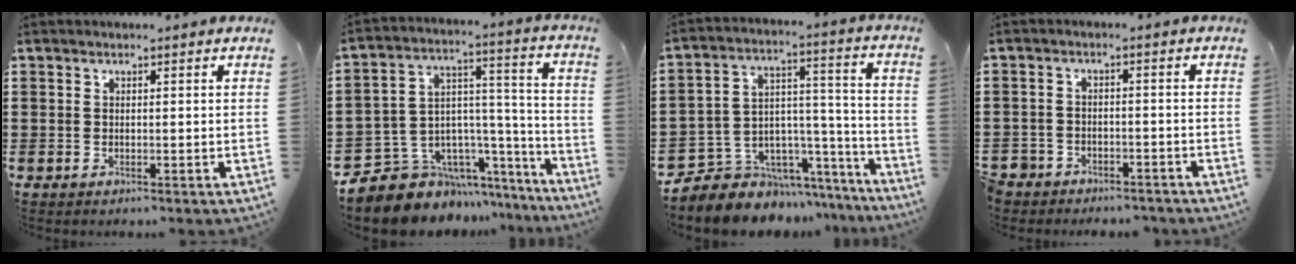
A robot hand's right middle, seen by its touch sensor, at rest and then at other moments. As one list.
[{"total": 8.8, "force": [-7.0, 5.3, 1.1], "torque": [-0.043, 0.004, -0.127]}, {"total": 7.0, "force": [-5.5, 4.3, -0.3], "torque": [-0.009, 0.009, -0.099]}, {"total": 3.3, "force": [-3.1, 1.0, -0.3], "torque": [-0.002, 0.001, -0.070]}]